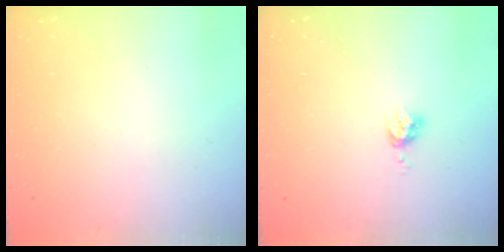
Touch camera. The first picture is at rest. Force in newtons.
{"total": 3.7, "press": 3.7, "slide": 0.5}